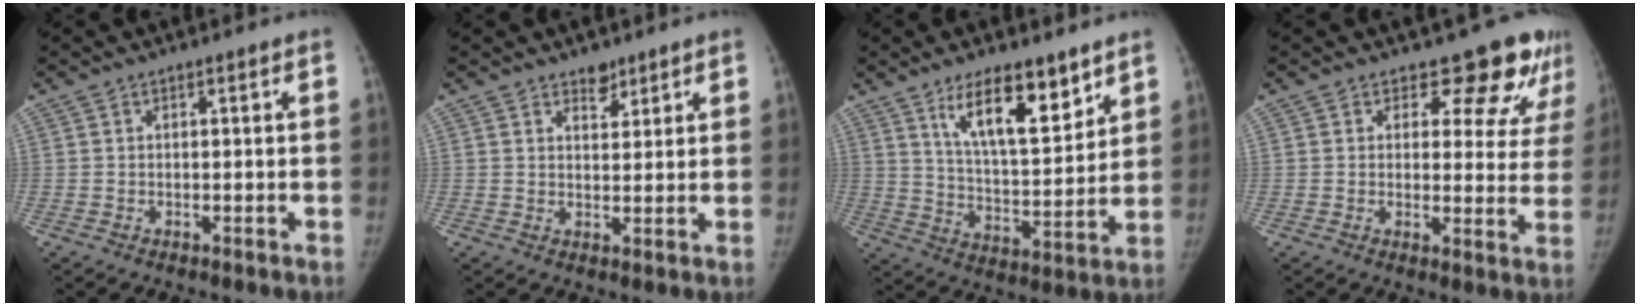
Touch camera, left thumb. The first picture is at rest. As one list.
[{"total": 3.1, "force": [2.4, 1.7, 1.1], "torque": [0.002, -0.017, 0.039]}, {"total": 14.2, "force": [8.9, 4.9, 10.0], "torque": [-0.135, -0.058, 0.157]}, {"total": 10.2, "force": [8.6, 5.0, 2.5], "torque": [0.024, -0.054, 0.077]}]